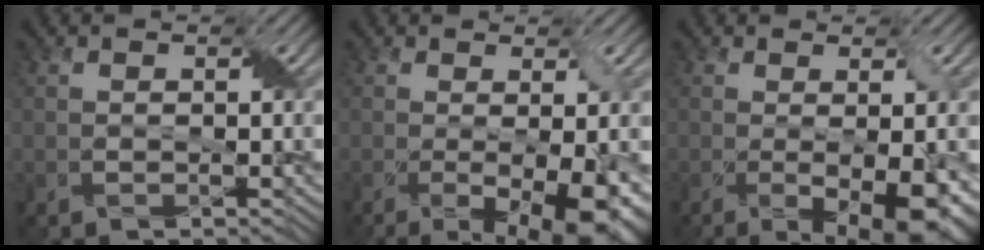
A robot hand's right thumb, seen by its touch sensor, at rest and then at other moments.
{"total": 9.7, "force": [-2.5, 3.2, 8.7], "torque": [-0.127, -0.029, -0.015]}
{"total": 9.2, "force": [-2.2, 3.1, 8.3], "torque": [-0.115, -0.029, -0.007]}